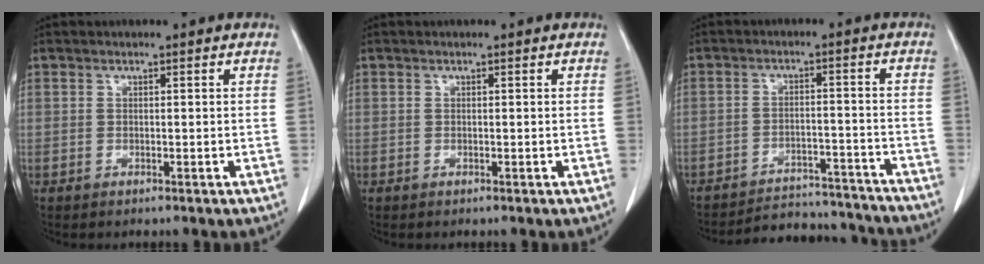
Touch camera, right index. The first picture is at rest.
{"total": 0.0}
{"total": 14.9, "force": [-14.5, 2.7, 2.4], "torque": [-0.034, 0.012, -0.187]}